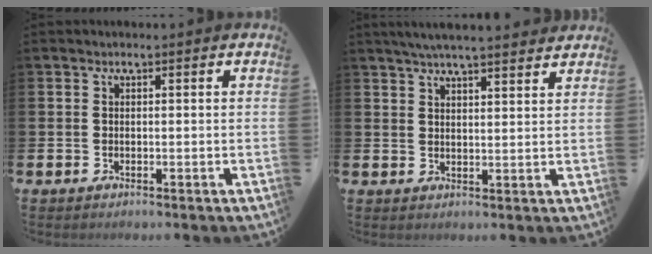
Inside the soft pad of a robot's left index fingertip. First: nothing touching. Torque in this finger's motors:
{"motor_torque": [1.01, -1.13, 0.37, 0.20]}